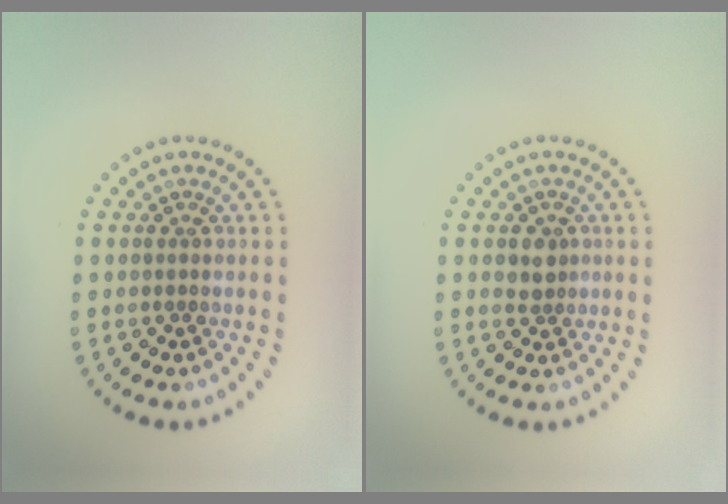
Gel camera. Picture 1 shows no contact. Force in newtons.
{"total": 1.9, "press": 1.7, "slide": 0.9}